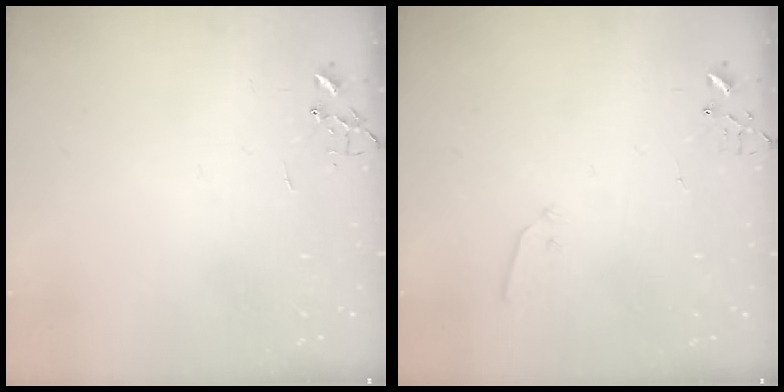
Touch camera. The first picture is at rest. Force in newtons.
{"total": 3.5, "press": 3.5, "slide": 0.6}